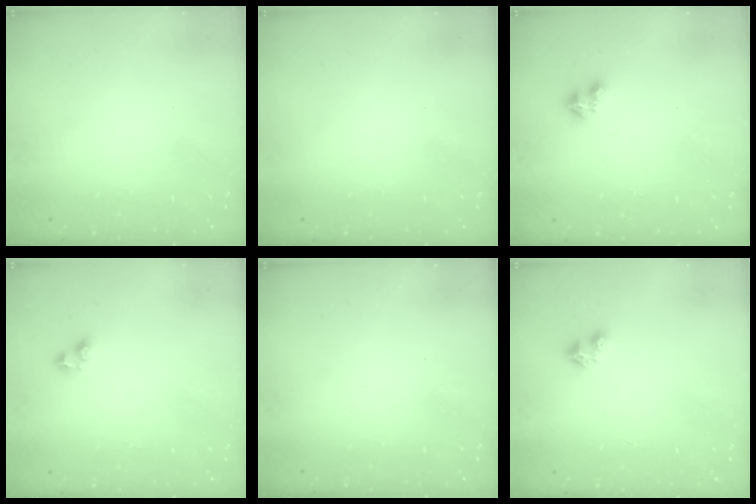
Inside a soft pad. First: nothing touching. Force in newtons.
{"total": 0.0}
{"total": 3.2, "press": 3.2, "slide": 0.5}
{"total": 2.5, "press": 2.2, "slide": 1.3}
{"total": 0.0}
{"total": 3.0, "press": 2.9, "slide": 0.3}